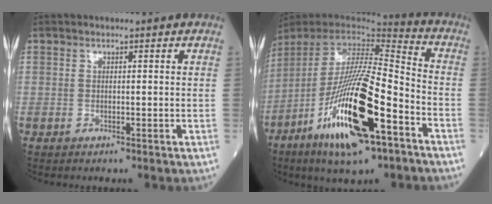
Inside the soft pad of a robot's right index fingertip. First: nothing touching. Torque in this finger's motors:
{"motor_torque": [2.08, -0.06, 1.05, 0.21]}